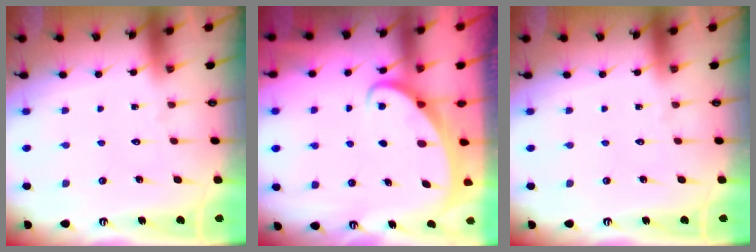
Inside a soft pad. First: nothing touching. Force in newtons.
{"total": 2.0, "press": 2.0, "slide": 0.0}
{"total": 0.0}